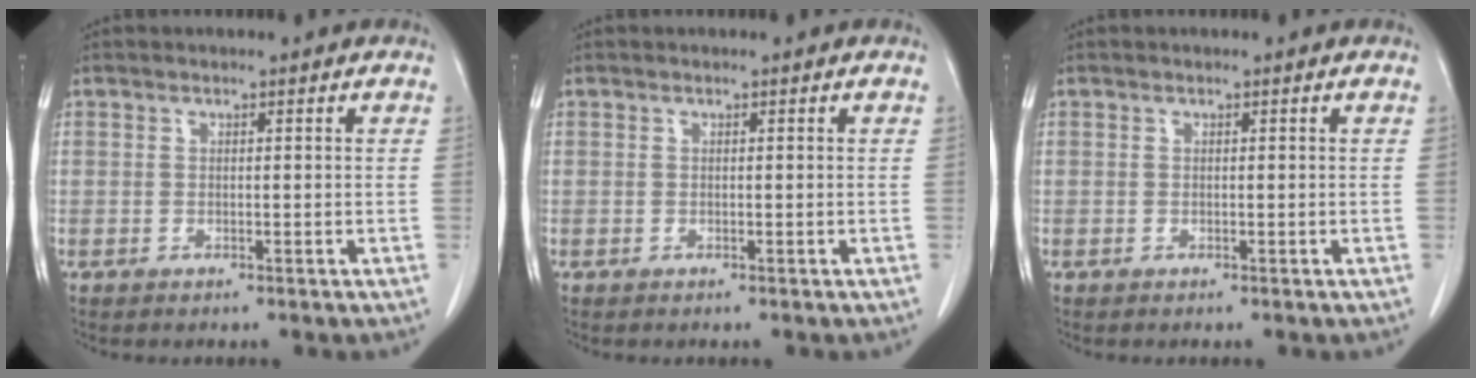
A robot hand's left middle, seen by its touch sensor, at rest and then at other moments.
{"total": 0.0}
{"total": 0.0}